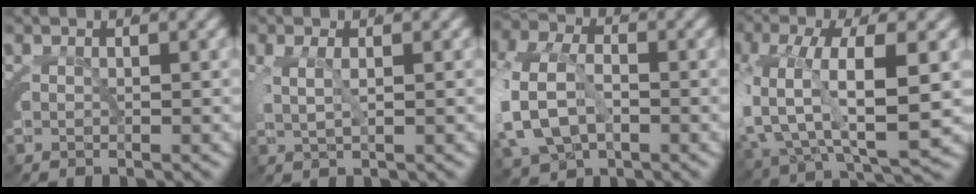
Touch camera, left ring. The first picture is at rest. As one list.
[{"total": 1.1, "force": [0.1, 0.9, 0.7], "torque": [-0.025, -0.006, 0.006]}, {"total": 7.2, "force": [-1.6, 6.1, 3.5], "torque": [-0.107, -0.021, -0.023]}, {"total": 9.4, "force": [-1.5, 6.3, 6.8], "torque": [-0.167, -0.024, -0.017]}]